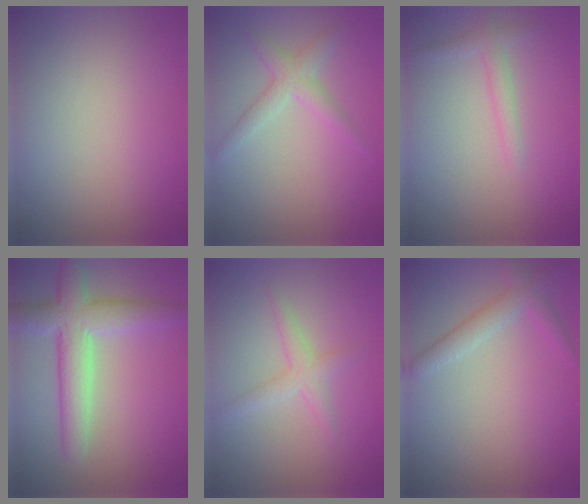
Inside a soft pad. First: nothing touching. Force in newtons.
{"total": 2.4, "press": 2.4, "slide": 0.0}
{"total": 1.3, "press": 1.3, "slide": 0.1}
{"total": 5.8, "press": 5.8, "slide": 0.1}
{"total": 2.0, "press": 2.0, "slide": 0.1}
{"total": 2.5, "press": 2.5, "slide": 0.1}